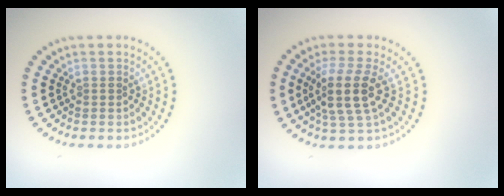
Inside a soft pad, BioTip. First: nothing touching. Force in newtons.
{"total": 3.9, "press": 3.1, "slide": 2.3}